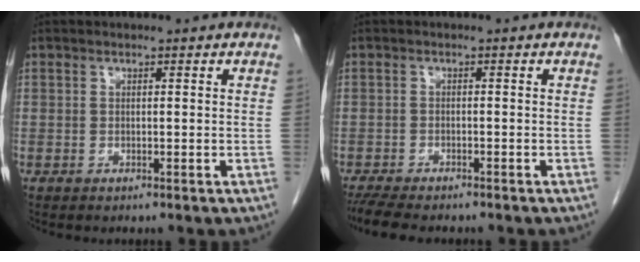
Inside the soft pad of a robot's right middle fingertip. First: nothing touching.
{"total": 7.5, "force": [-6.4, 1.6, 3.6], "torque": [-0.059, -0.014, -0.101]}